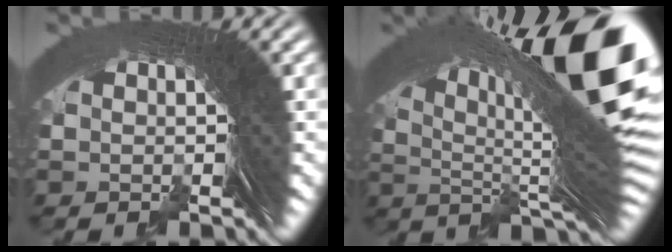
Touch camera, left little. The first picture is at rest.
{"total": 20.5, "force": [4.1, 8.3, 18.2], "torque": [-0.246, 0.009, 0.059]}